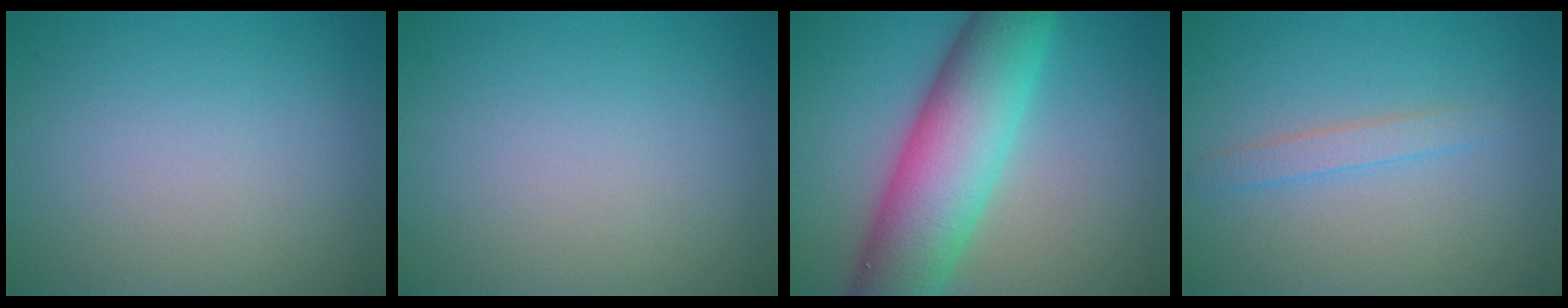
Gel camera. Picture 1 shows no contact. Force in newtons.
{"total": 0.0}
{"total": 10.7, "press": 10.7, "slide": 0.4}
{"total": 1.6, "press": 1.6, "slide": 0.1}